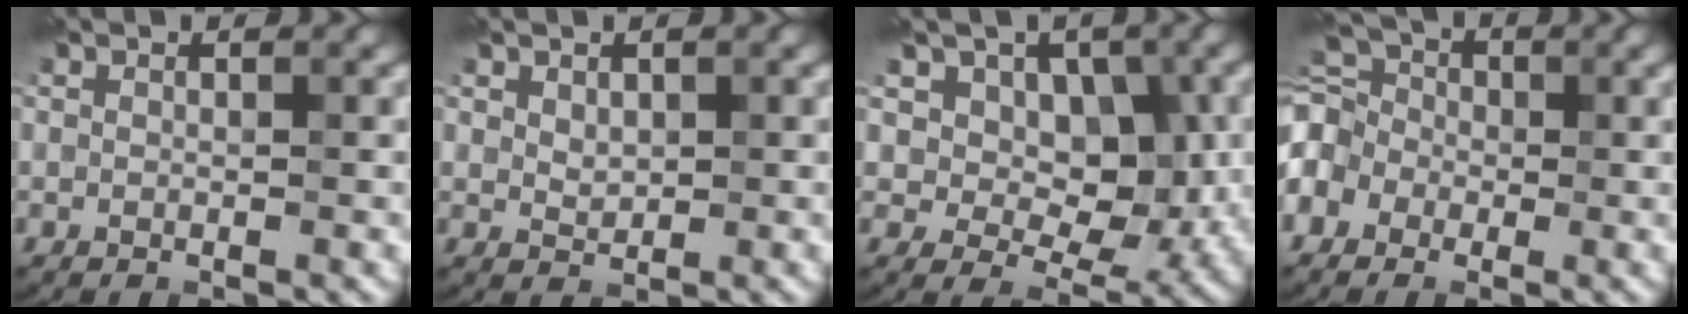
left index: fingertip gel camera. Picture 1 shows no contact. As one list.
[{"total": 1.2, "force": [0.6, 0.8, 0.6], "torque": [-0.014, 0.003, 0.016]}, {"total": 9.1, "force": [3.7, 6.2, 5.6], "torque": [-0.076, -0.002, 0.052]}, {"total": 7.2, "force": [-1.1, 5.7, 4.3], "torque": [-0.100, 0.026, -0.047]}]